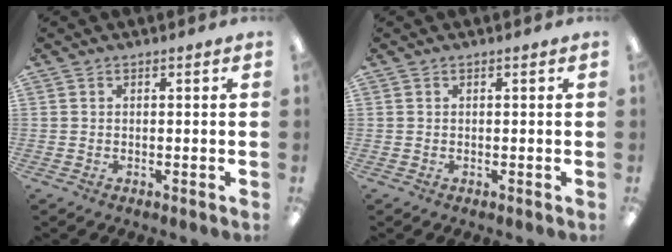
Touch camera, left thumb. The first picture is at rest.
{"total": 0.0}